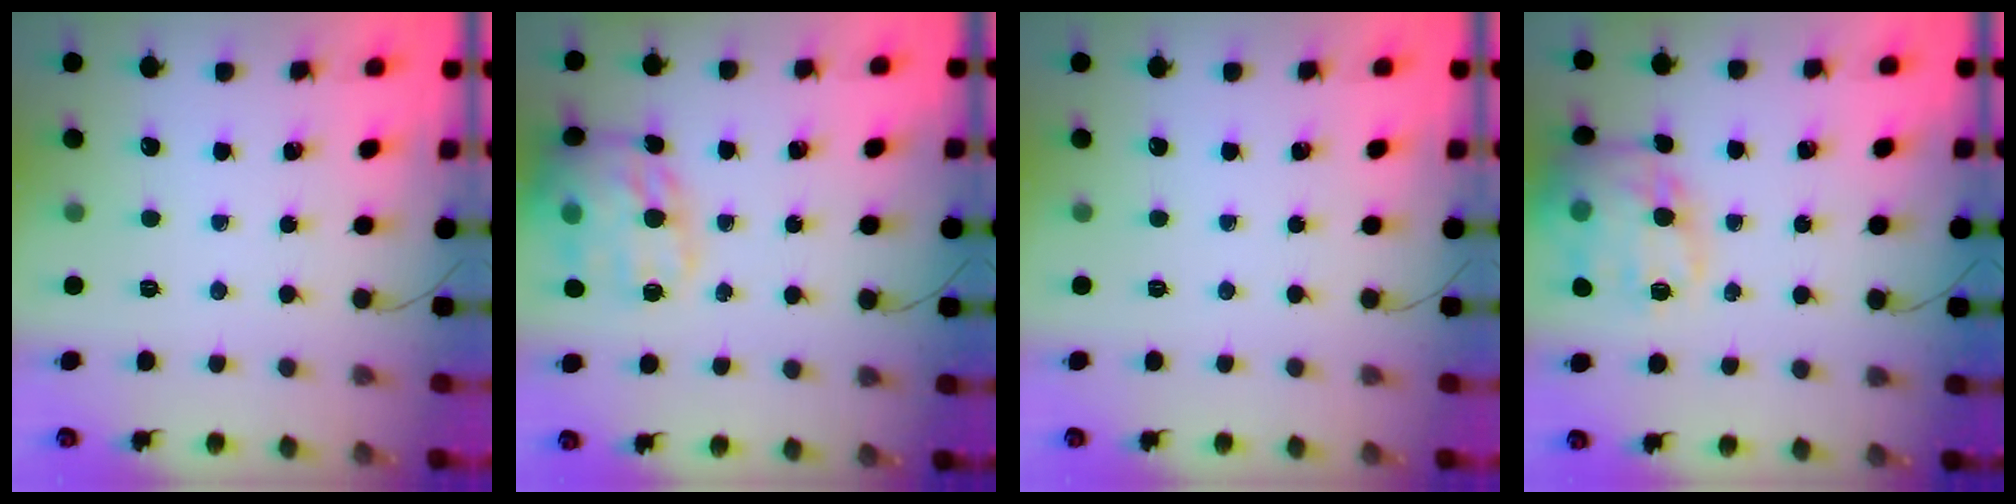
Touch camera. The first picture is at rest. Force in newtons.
{"total": 21.1, "press": 20.9, "slide": 2.9}
{"total": 0.0}
{"total": 19.3, "press": 19.1, "slide": 2.5}